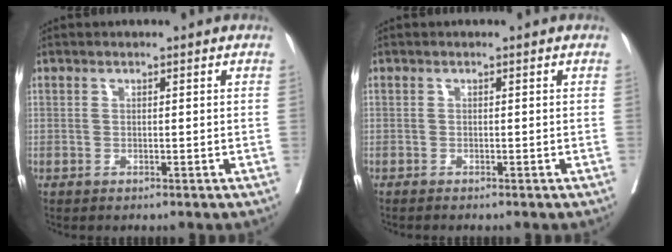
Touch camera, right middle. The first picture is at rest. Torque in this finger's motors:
{"motor_torque": [0.07, 0.01, -0.02, 0.00]}